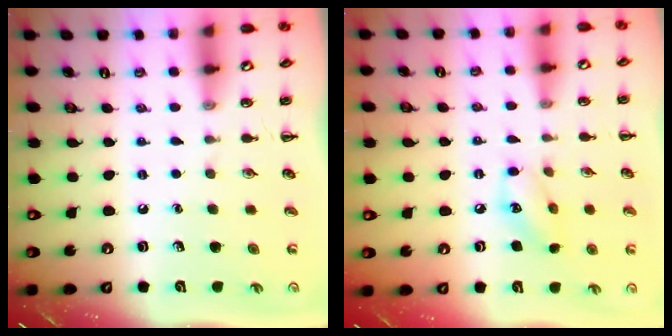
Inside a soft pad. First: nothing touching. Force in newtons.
{"total": 8.6, "press": 8.5, "slide": 0.8}